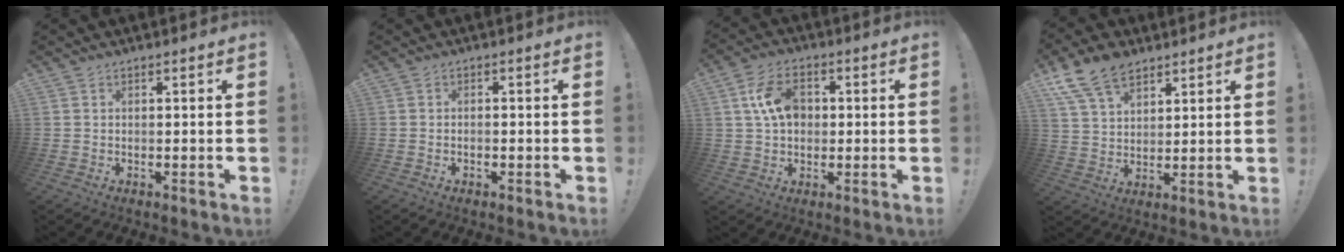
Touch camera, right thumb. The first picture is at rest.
{"total": 0.7, "force": [-0.5, 0.5, 0.3], "torque": [-0.007, 0.003, -0.008]}
{"total": 11.1, "force": [2.4, 7.8, 7.5], "torque": [-0.135, 0.013, 0.050]}
{"total": 12.4, "force": [8.3, 7.1, 5.8], "torque": [-0.106, -0.039, 0.162]}